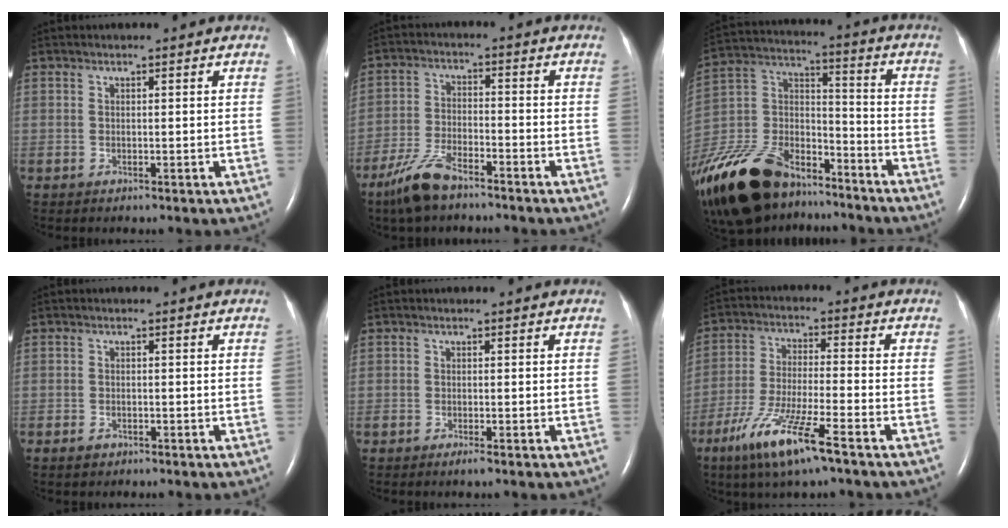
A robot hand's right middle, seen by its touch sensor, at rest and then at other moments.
{"total": 7.6, "force": [-5.8, 2.0, 4.4], "torque": [-0.104, -0.014, -0.112]}
{"total": 27.2, "force": [-19.9, 11.8, 14.4], "torque": [-0.366, -0.027, -0.355]}
{"total": 1.2, "force": [-0.9, 0.7, 0.4], "torque": [-0.012, 0.000, -0.012]}
{"total": 0.9, "force": [-0.6, 0.0, 0.6], "torque": [-0.015, -0.003, -0.012]}
{"total": 11.3, "force": [-6.9, 0.7, 8.9], "torque": [-0.185, -0.028, -0.130]}